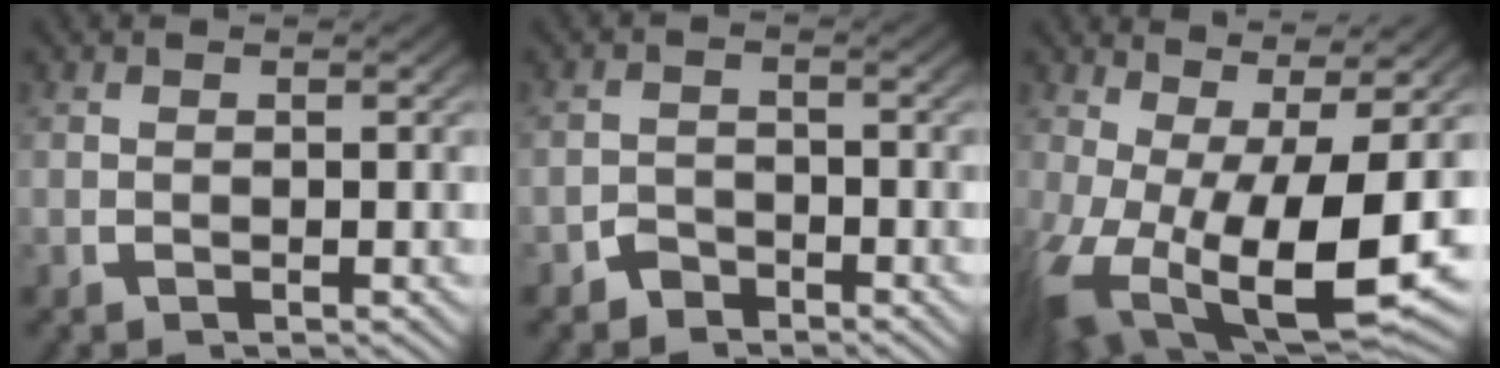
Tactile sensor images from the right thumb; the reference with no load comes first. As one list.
[{"total": 2.0, "force": [-1.8, 0.8, -0.1], "torque": [0.008, -0.007, -0.034]}, {"total": 14.7, "force": [-2.7, 8.7, 11.5], "torque": [-0.226, -0.067, -0.003]}]